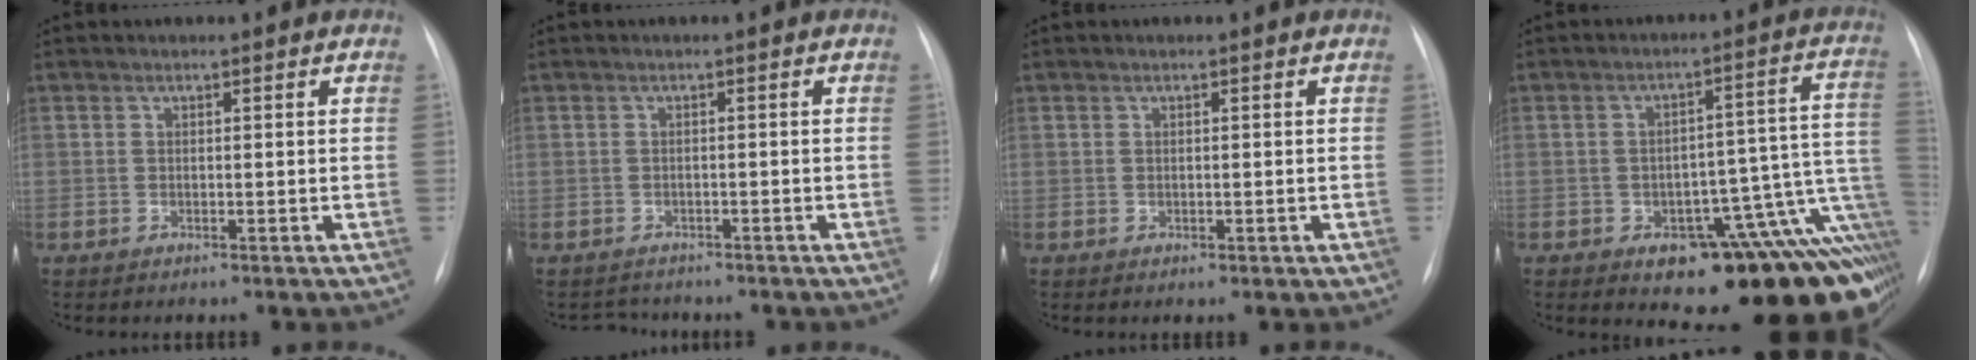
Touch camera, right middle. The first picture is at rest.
{"total": 2.5, "force": [-2.3, 0.9, -0.3], "torque": [0.003, -0.003, -0.034]}
{"total": 0.6, "force": [-0.2, 0.3, 0.5], "torque": [-0.006, -0.001, -0.002]}
{"total": 20.4, "force": [-11.0, 7.4, 15.5], "torque": [-0.077, 0.051, -0.132]}